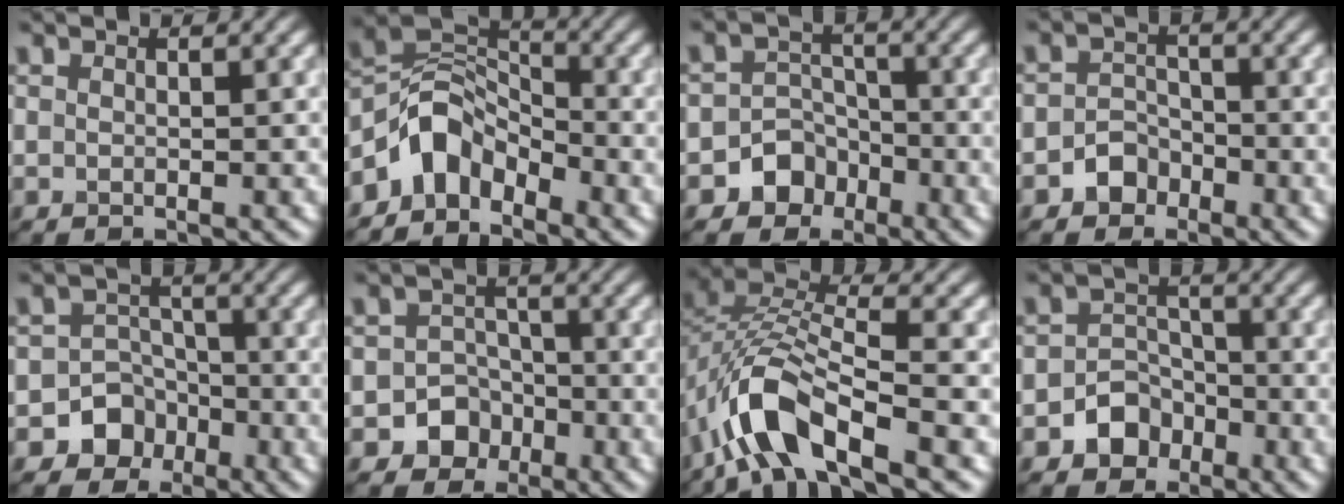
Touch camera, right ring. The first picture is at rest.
{"total": 5.1, "force": [-3.3, 3.1, 2.3], "torque": [-0.029, 0.011, -0.072]}
{"total": 4.4, "force": [-2.5, 3.5, 0.8], "torque": [0.022, 0.007, -0.054]}
{"total": 2.4, "force": [-1.5, 1.8, 0.6], "torque": [0.002, 0.009, -0.029]}
{"total": 5.7, "force": [-3.0, 4.8, 0.6], "torque": [0.025, -0.002, -0.073]}
{"total": 4.7, "force": [-2.4, 3.9, 0.8], "torque": [0.025, 0.001, -0.054]}
{"total": 8.3, "force": [-4.5, 3.4, 6.1], "torque": [-0.120, 0.006, -0.094]}
{"total": 3.5, "force": [-1.9, 2.7, 1.0], "torque": [-0.005, 0.005, -0.033]}